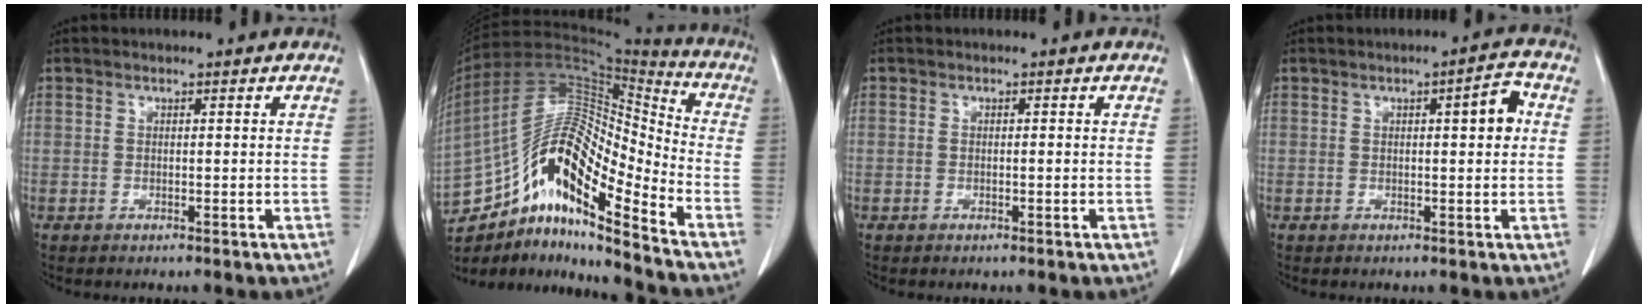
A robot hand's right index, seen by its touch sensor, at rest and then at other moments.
{"total": 19.5, "force": [-12.0, 4.2, 14.8], "torque": [-0.292, 0.032, -0.208]}
{"total": 0.0}
{"total": 4.0, "force": [0.7, 0.8, 3.9], "torque": [-0.055, 0.009, 0.005]}